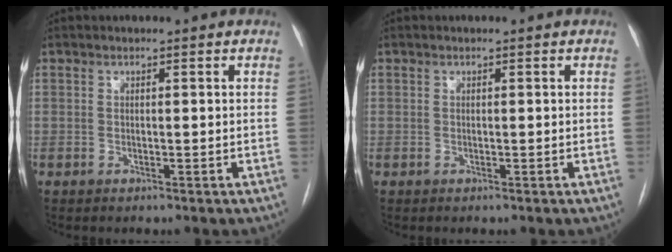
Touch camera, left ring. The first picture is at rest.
{"total": 0.0}